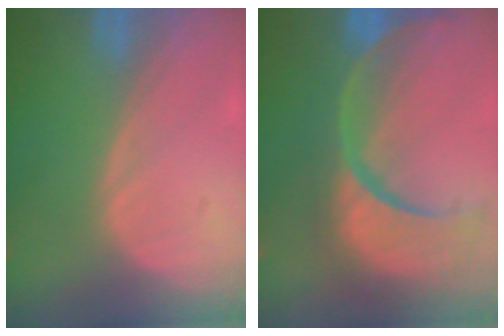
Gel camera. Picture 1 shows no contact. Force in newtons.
{"total": 13.9, "press": 11.0, "slide": 8.5}